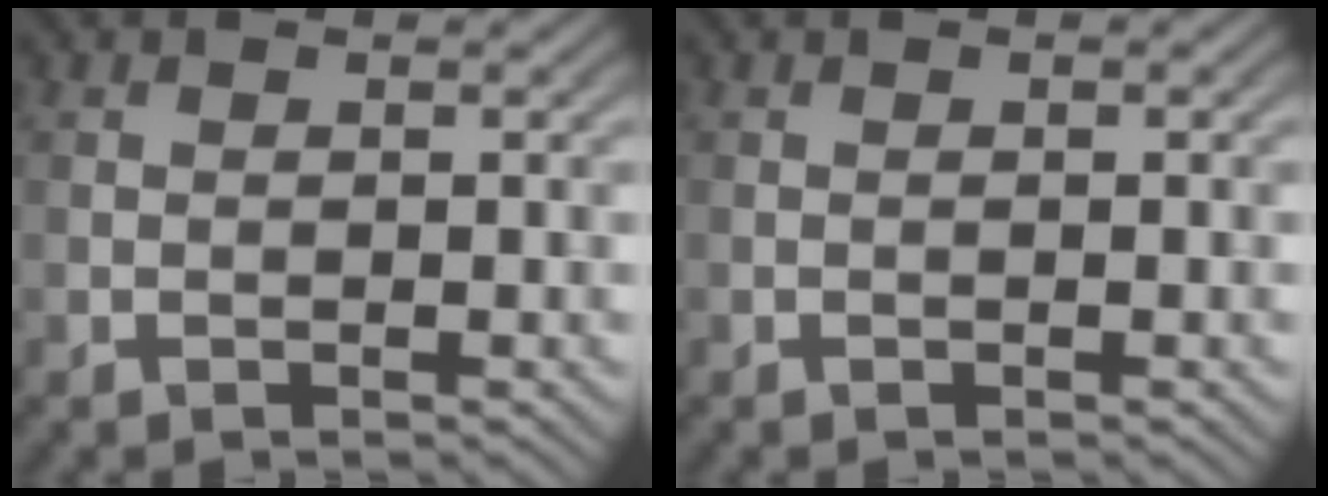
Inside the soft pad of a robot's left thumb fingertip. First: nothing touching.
{"total": 0.6, "force": [0.0, 0.0, 0.6], "torque": [-0.010, 0.002, -0.001]}